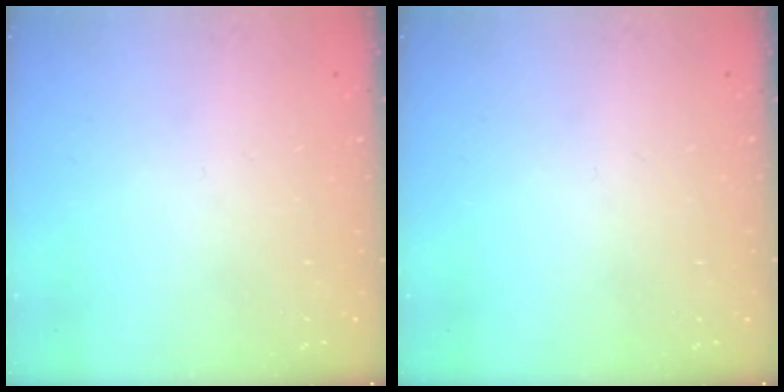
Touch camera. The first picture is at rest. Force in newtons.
{"total": 0.0}